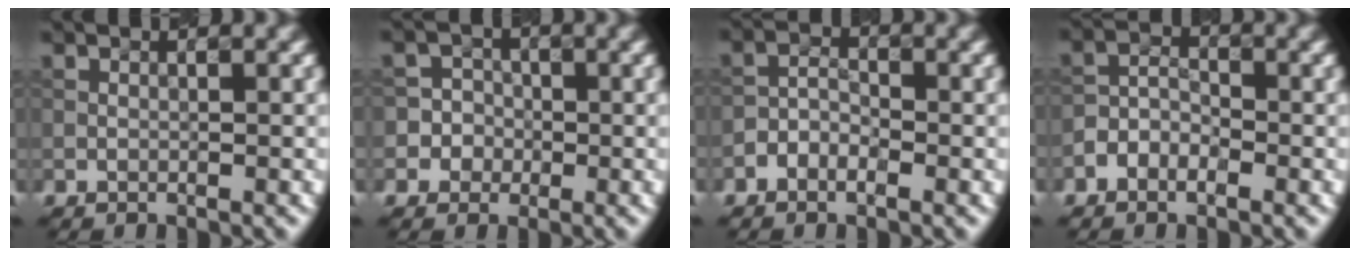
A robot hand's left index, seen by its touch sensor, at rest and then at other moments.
{"total": 4.0, "force": [-1.2, 3.8, 0.3], "torque": [0.020, 0.018, -0.041]}
{"total": 1.9, "force": [-1.0, 1.1, 1.2], "torque": [-0.025, 0.009, -0.025]}
{"total": 2.3, "force": [-1.3, 1.4, 1.4], "torque": [-0.027, 0.011, -0.030]}